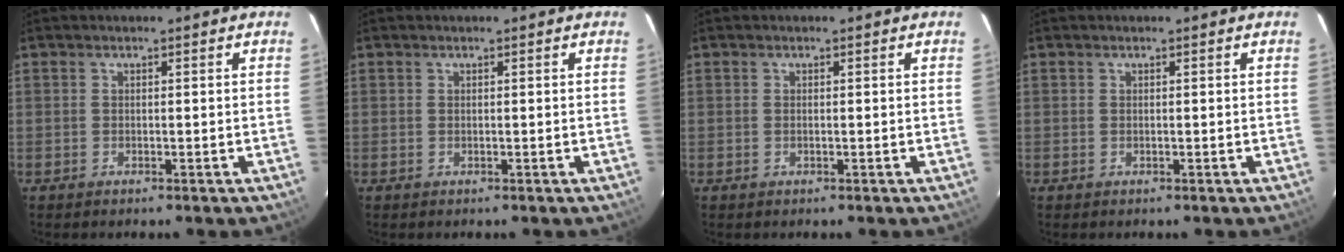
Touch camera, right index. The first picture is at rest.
{"total": 0.0}
{"total": 0.0}
{"total": 0.0}